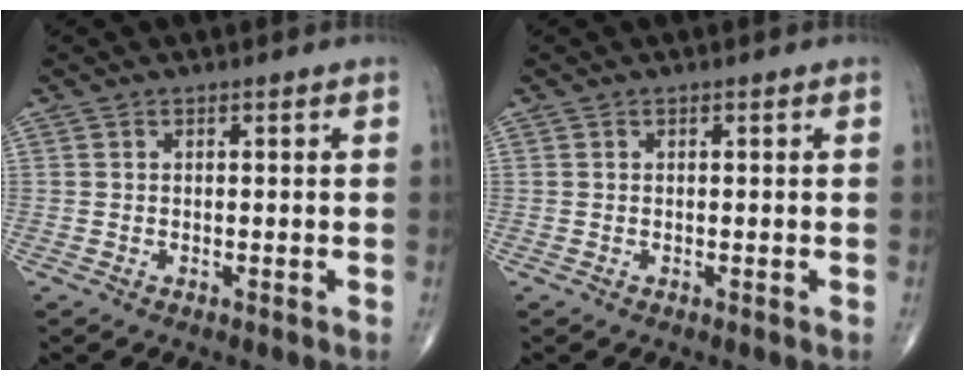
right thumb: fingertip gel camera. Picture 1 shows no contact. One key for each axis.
{"total": 0.0}